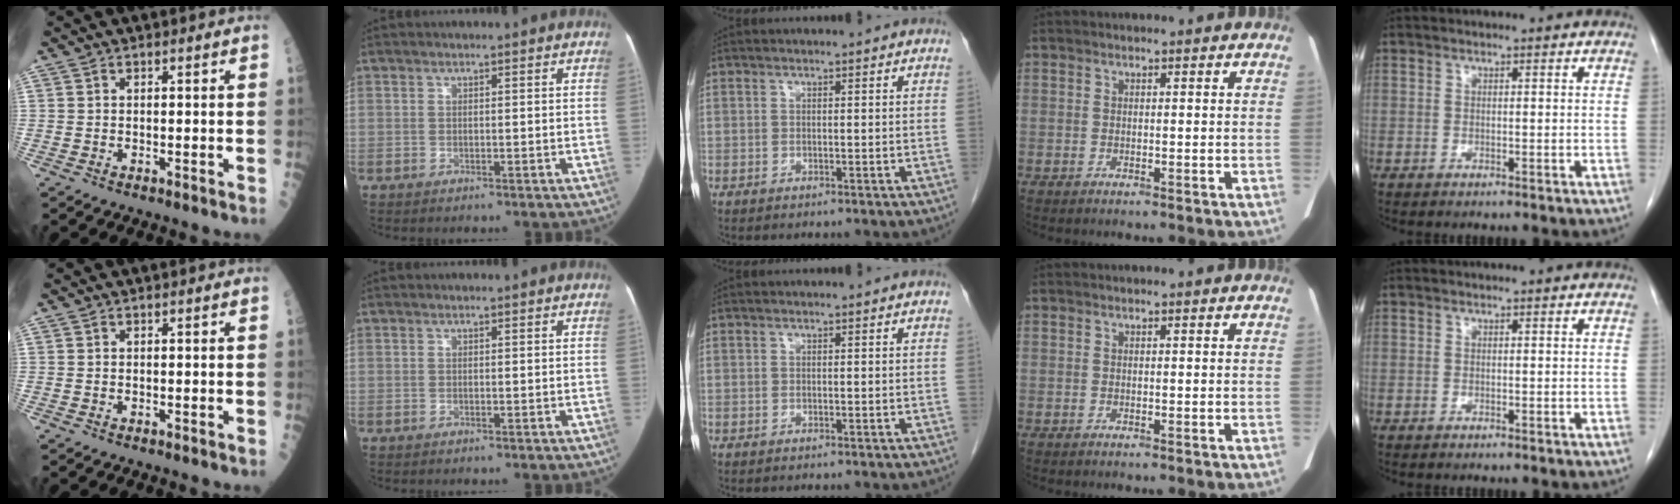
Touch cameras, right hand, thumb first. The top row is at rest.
{}